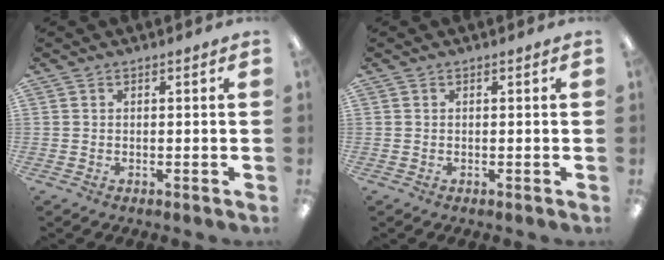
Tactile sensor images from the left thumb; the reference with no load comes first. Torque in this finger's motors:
{"motor_torque": [-0.25, -0.04, -0.17, 0.08, -0.03]}